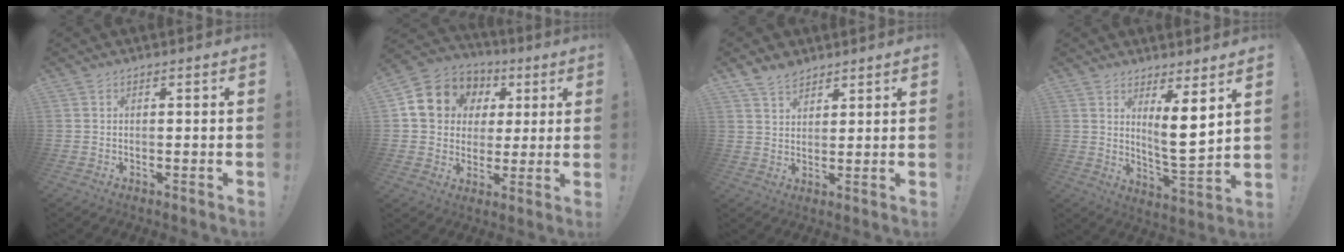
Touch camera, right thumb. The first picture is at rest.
{"total": 13.2, "force": [4.4, 11.4, 5.0], "torque": [-0.066, -0.017, 0.096]}
{"total": 5.7, "force": [4.5, 3.1, 1.6], "torque": [-0.028, -0.024, 0.085]}
{"total": 9.4, "force": [4.5, 1.4, 8.1], "torque": [-0.114, -0.044, 0.076]}